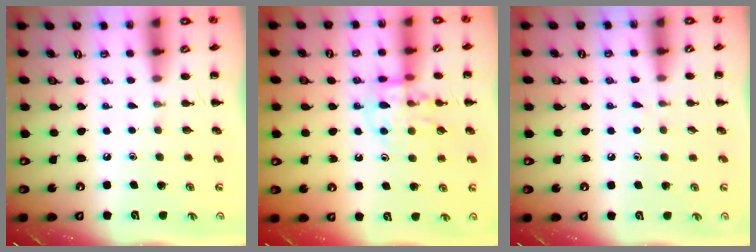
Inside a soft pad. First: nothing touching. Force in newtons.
{"total": 11.8, "press": 11.6, "slide": 1.7}
{"total": 3.6, "press": 3.3, "slide": 1.4}